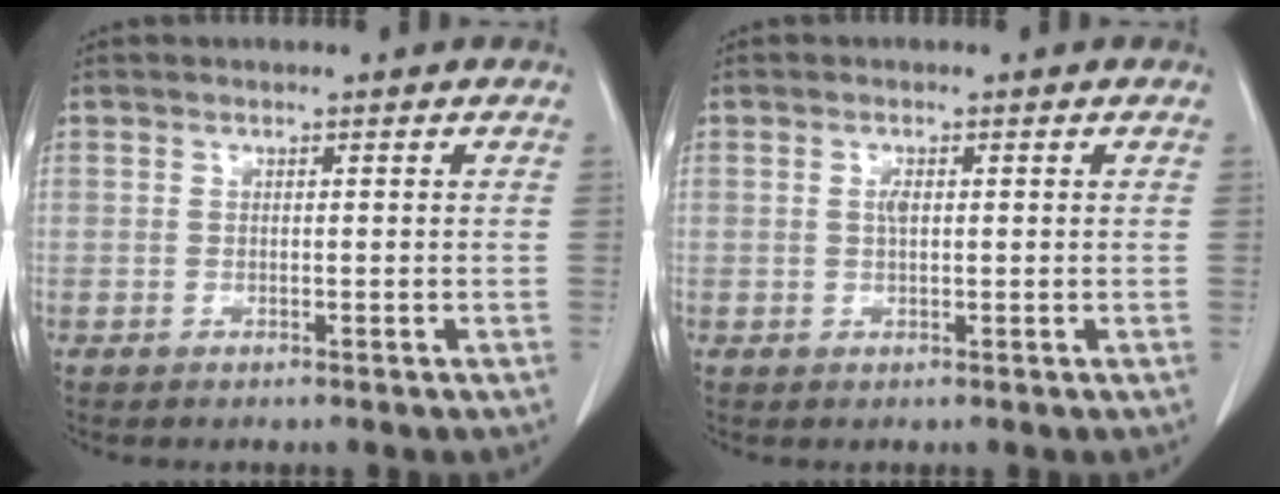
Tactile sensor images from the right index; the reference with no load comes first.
{"total": 1.3, "force": [0.2, 0.4, 1.3], "torque": [-0.027, 0.000, 0.004]}